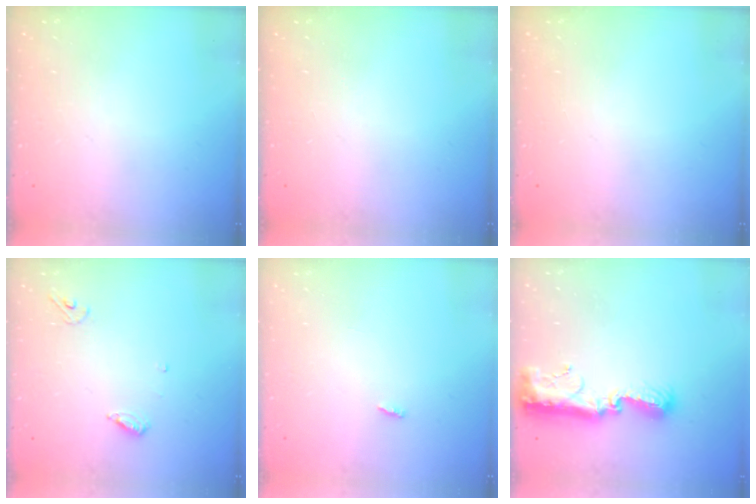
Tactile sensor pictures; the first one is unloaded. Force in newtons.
{"total": 0.0}
{"total": 0.0}
{"total": 5.9, "press": 5.9, "slide": 0.6}
{"total": 1.9, "press": 1.9, "slide": 0.2}
{"total": 11.5, "press": 11.4, "slide": 0.9}